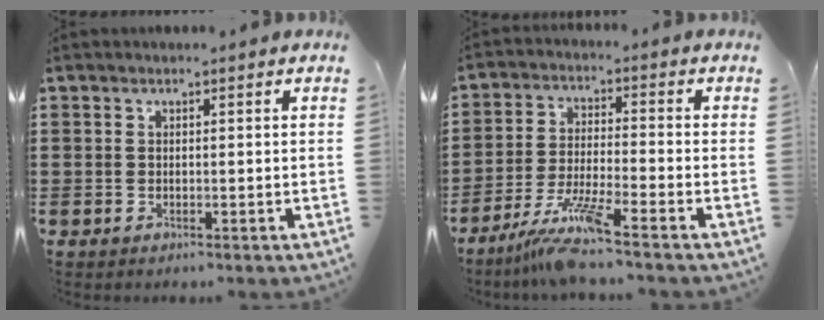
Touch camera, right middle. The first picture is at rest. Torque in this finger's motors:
{"motor_torque": [1.37, 0.73, 0.15, 0.16]}